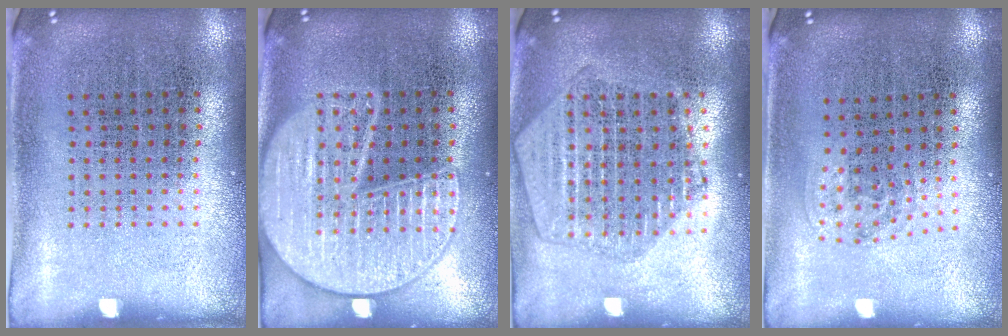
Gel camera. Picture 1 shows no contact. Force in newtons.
{"total": 3.4, "press": 3.4, "slide": 0.3}
{"total": 2.0, "press": 1.8, "slide": 0.8}
{"total": 0.9, "press": 0.6, "slide": 0.7}